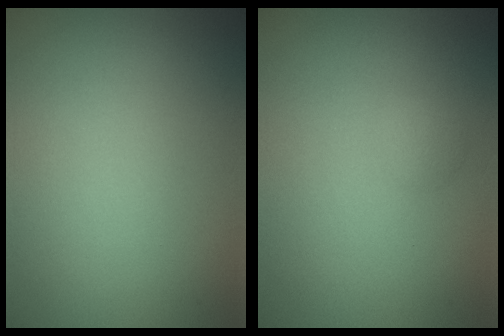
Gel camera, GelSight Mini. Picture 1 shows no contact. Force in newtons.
{"total": 0.8, "press": 0.8, "slide": 0.0}